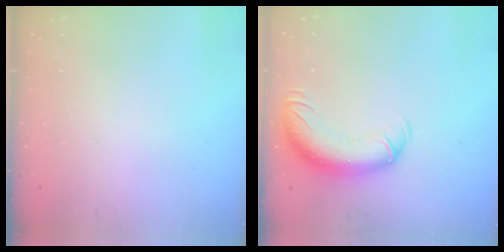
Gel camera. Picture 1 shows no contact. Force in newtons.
{"total": 13.5, "press": 13.2, "slide": 2.9}